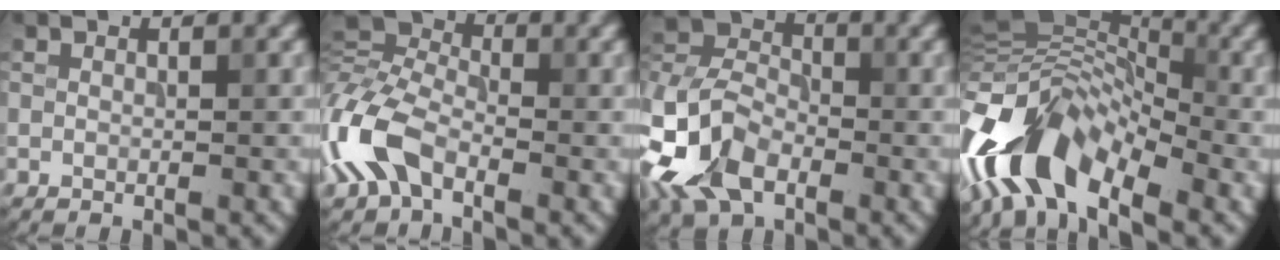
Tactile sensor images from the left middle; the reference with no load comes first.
{"total": 7.2, "force": [-3.0, 4.3, 5.0], "torque": [-0.117, 0.011, -0.082]}
{"total": 8.3, "force": [-3.7, 5.2, 5.2], "torque": [-0.113, 0.005, -0.089]}
{"total": 9.3, "force": [-5.1, 4.4, 6.4], "torque": [-0.105, 0.017, -0.112]}